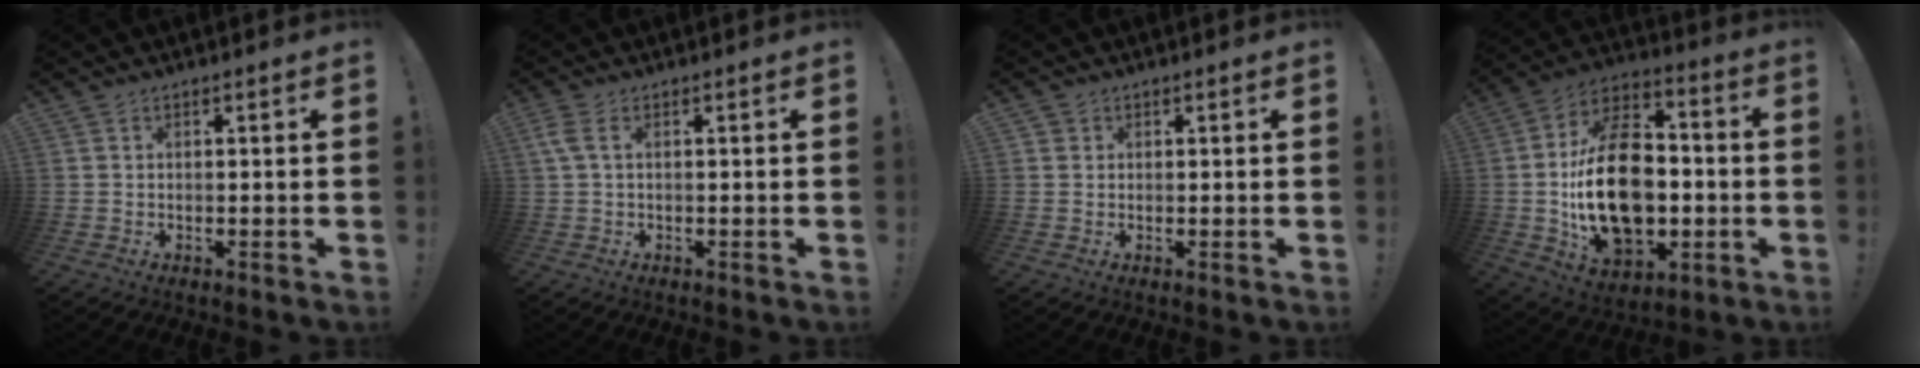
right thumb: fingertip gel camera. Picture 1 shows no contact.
{"total": 3.2, "force": [0.9, 1.1, 2.8], "torque": [-0.062, 0.003, 0.019]}
{"total": 1.1, "force": [0.5, 1.0, 0.1], "torque": [-0.002, 0.001, 0.010]}
{"total": 25.2, "force": [-2.6, 16.5, 18.9], "torque": [-0.343, 0.014, -0.032]}